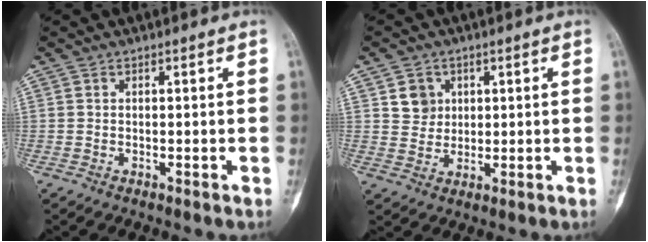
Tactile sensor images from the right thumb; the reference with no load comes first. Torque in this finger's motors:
{"motor_torque": [0.66, 0.58, -0.11, -0.03, 0.02]}